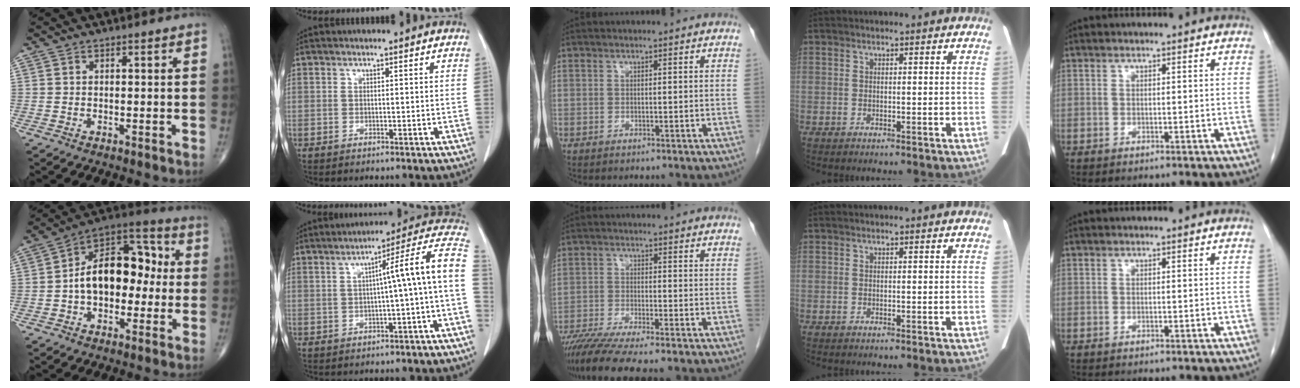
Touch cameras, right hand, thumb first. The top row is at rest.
{"thumb": {"total": 16.9, "force": [-0.4, 10.6, 13.1], "torque": [-0.174, 0.048, -0.017]}, "index": {"total": 10.8, "force": [-1.0, -1.1, 10.7], "torque": [-0.133, 0.031, -0.023]}, "middle": {"total": 9.1, "force": [-7.6, -0.5, 5.0], "torque": [-0.079, -0.023, -0.127]}}